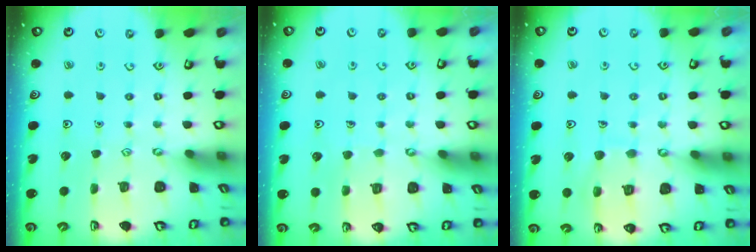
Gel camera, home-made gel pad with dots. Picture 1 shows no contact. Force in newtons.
{"total": 4.8, "press": 4.8, "slide": 0.3}
{"total": 8.8, "press": 8.7, "slide": 0.7}